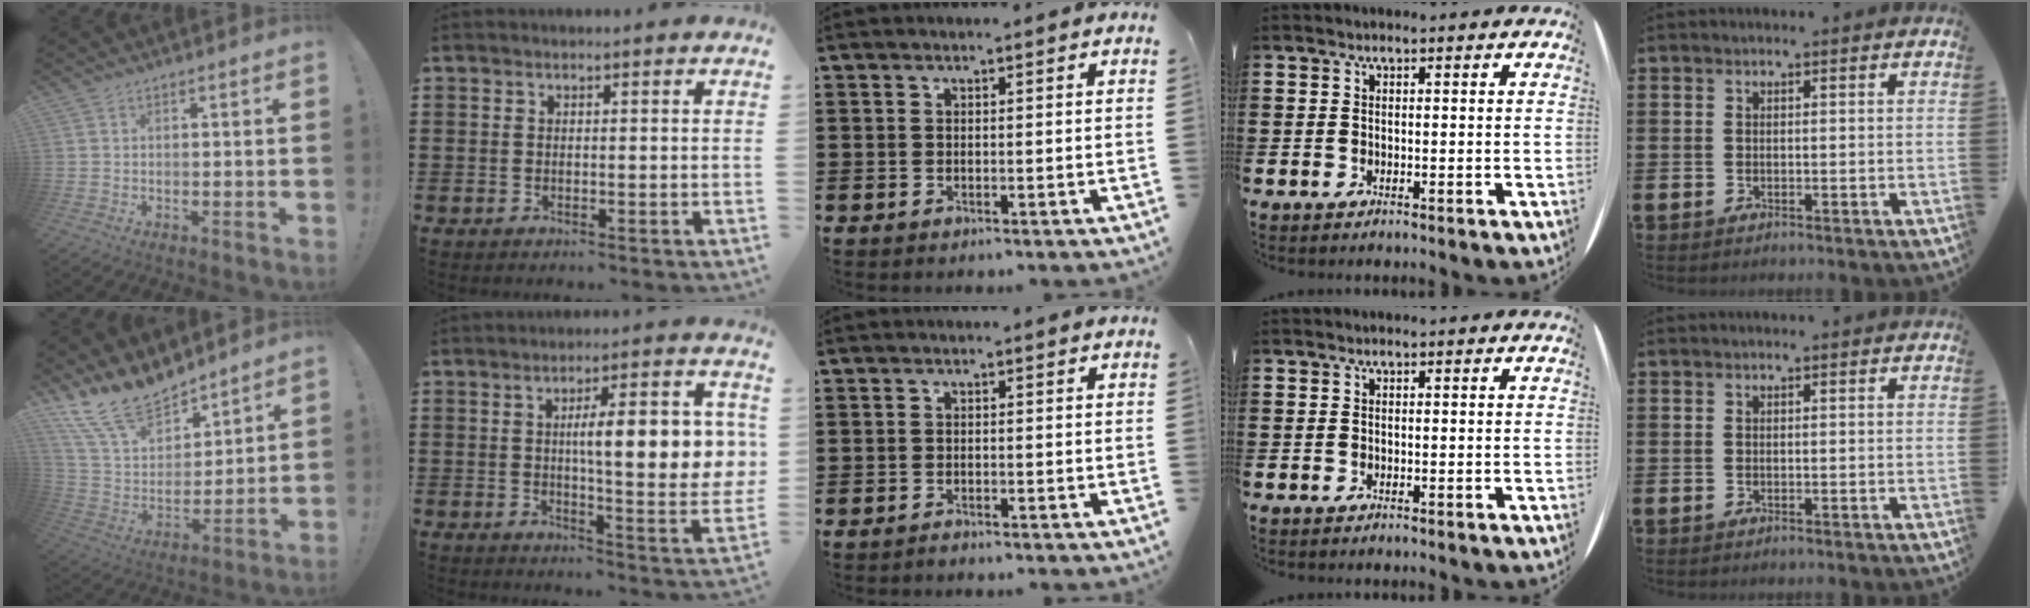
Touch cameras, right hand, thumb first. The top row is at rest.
{"thumb": {"total": 17.1, "force": [14.2, 6.9, 6.6], "torque": [-0.141, -0.110, 0.268]}, "index": {"total": 11.4, "force": [1.7, 2.5, 11.0], "torque": [-0.168, -0.003, 0.020]}, "middle": {"total": 0.8, "force": [-0.8, 0.1, 0.1], "torque": [-0.005, -0.001, -0.017]}}